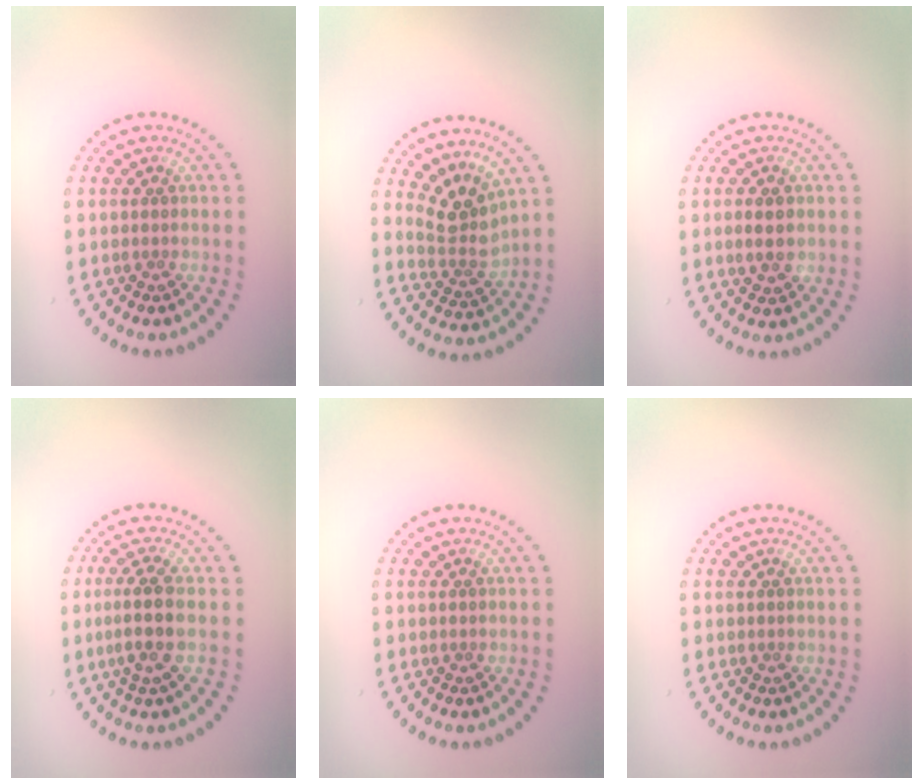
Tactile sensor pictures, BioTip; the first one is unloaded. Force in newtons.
{"total": 3.2, "press": 2.2, "slide": 2.3}
{"total": 1.6, "press": 1.6, "slide": 0.2}
{"total": 2.9, "press": 2.4, "slide": 1.6}
{"total": 0.0}
{"total": 0.0}